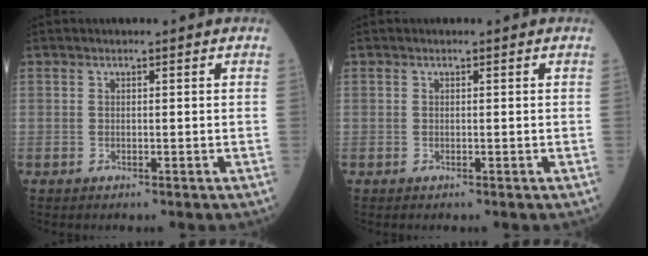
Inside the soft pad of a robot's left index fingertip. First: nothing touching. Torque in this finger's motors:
{"motor_torque": [-0.08, 0.09, -0.03, 0.00]}